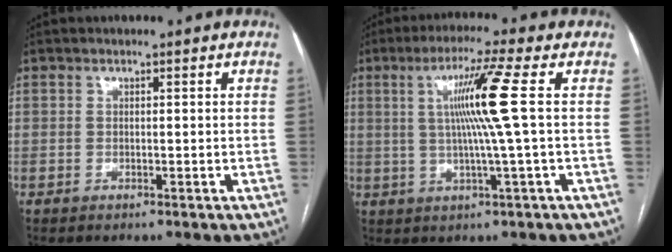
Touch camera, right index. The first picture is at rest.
{"total": 8.9, "force": [1.5, -2.1, 8.6], "torque": [-0.153, 0.004, 0.034]}